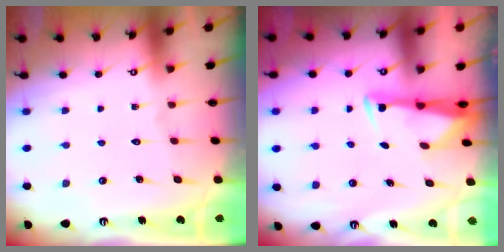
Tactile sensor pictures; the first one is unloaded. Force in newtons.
{"total": 3.2, "press": 3.1, "slide": 0.9}